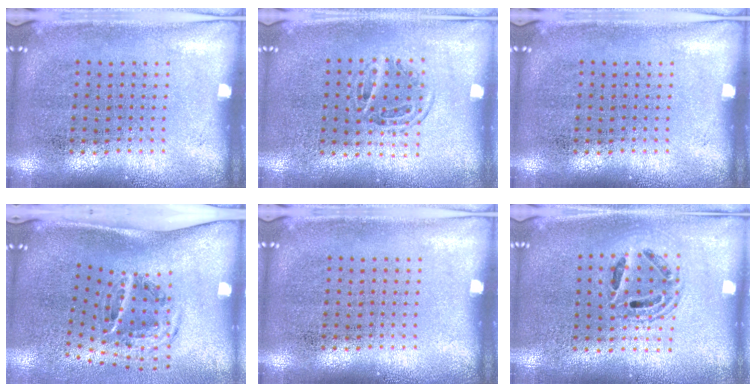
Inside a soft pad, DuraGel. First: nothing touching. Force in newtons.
{"total": 1.1, "press": 0.9, "slide": 0.6}
{"total": 0.0}
{"total": 2.0, "press": 1.2, "slide": 1.5}
{"total": 0.0}
{"total": 1.3, "press": 1.2, "slide": 0.6}